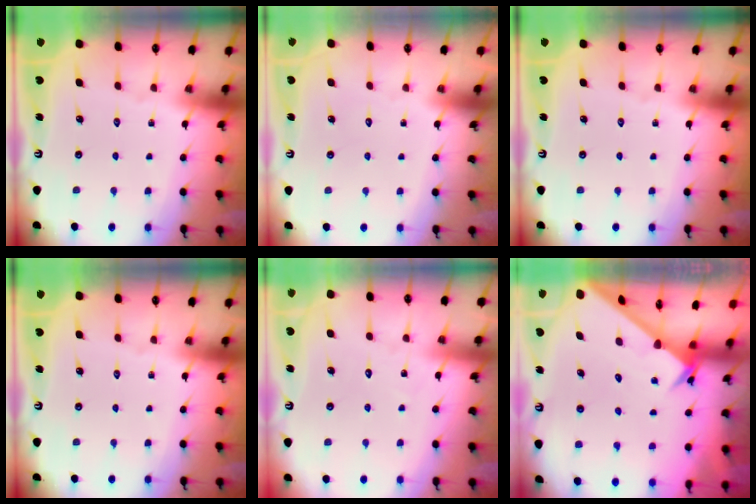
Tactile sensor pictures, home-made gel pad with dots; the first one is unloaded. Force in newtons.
{"total": 1.6, "press": 1.6, "slide": 0.1}
{"total": 0.0}
{"total": 0.0}
{"total": 4.6, "press": 4.6, "slide": 0.5}
{"total": 2.2, "press": 2.2, "slide": 0.2}